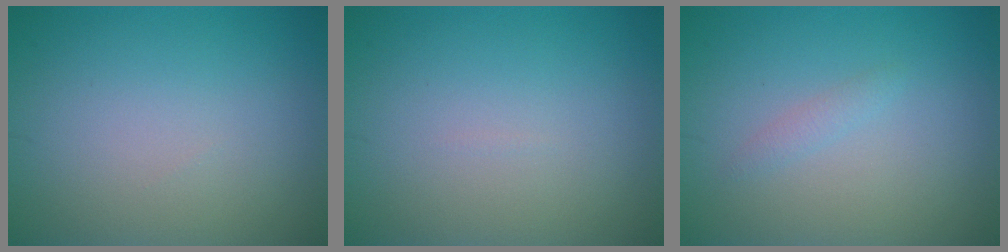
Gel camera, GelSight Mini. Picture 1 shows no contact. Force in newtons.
{"total": 0.0}
{"total": 0.9, "press": 0.8, "slide": 0.1}